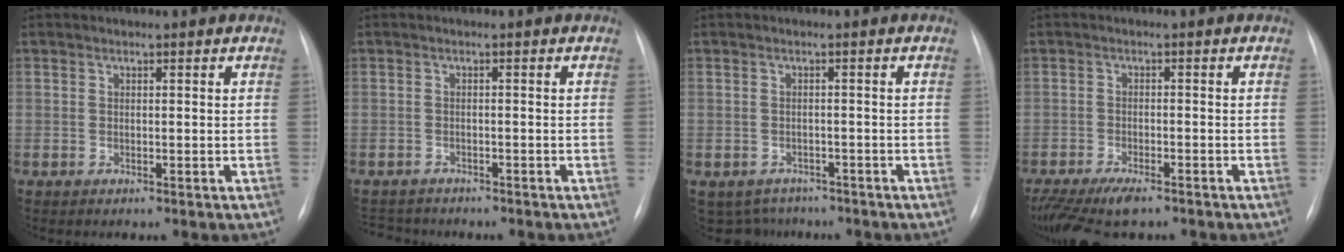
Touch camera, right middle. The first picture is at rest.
{"total": 4.0, "force": [-3.8, 1.4, 0.5], "torque": [-0.005, -0.005, -0.056]}
{"total": 5.1, "force": [-4.2, 2.9, 0.1], "torque": [0.001, 0.006, -0.055]}
{"total": 9.6, "force": [-7.3, 2.9, 5.5], "torque": [-0.098, -0.016, -0.118]}